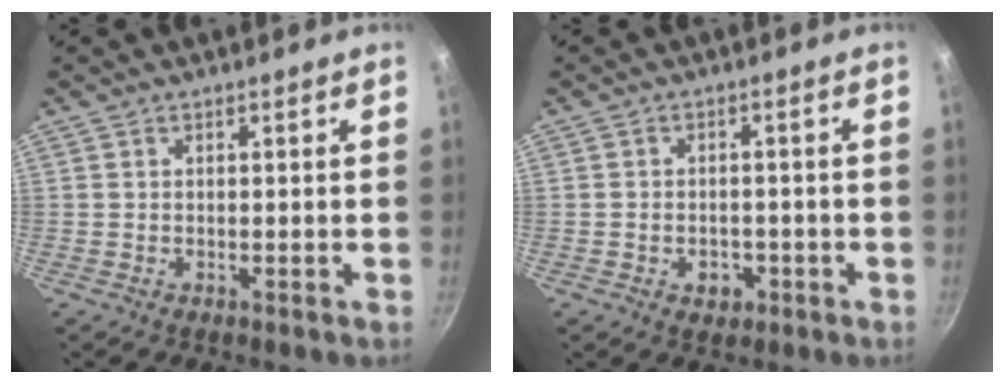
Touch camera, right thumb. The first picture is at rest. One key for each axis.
{"total": 3.5, "fx": -0.9, "fy": 2.7, "fz": 2.0, "tx": -0.020, "ty": 0.005, "tz": -0.004}